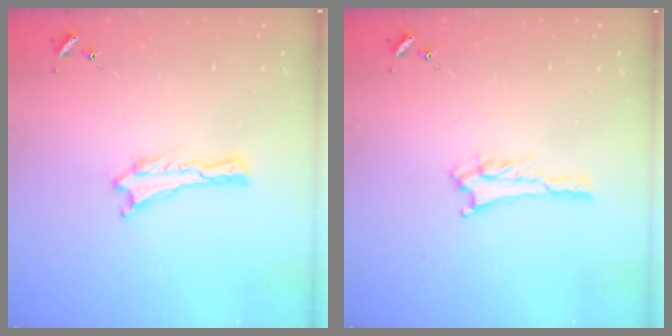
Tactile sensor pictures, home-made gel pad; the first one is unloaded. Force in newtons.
{"total": 2.8, "press": 2.8, "slide": 0.3}